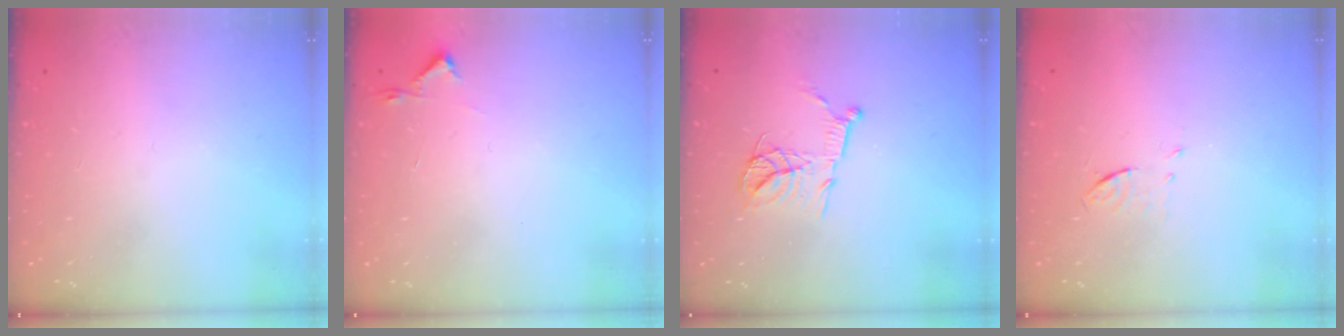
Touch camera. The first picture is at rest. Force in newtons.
{"total": 2.7, "press": 2.6, "slide": 0.4}
{"total": 13.9, "press": 13.9, "slide": 1.2}
{"total": 3.9, "press": 3.6, "slide": 1.4}